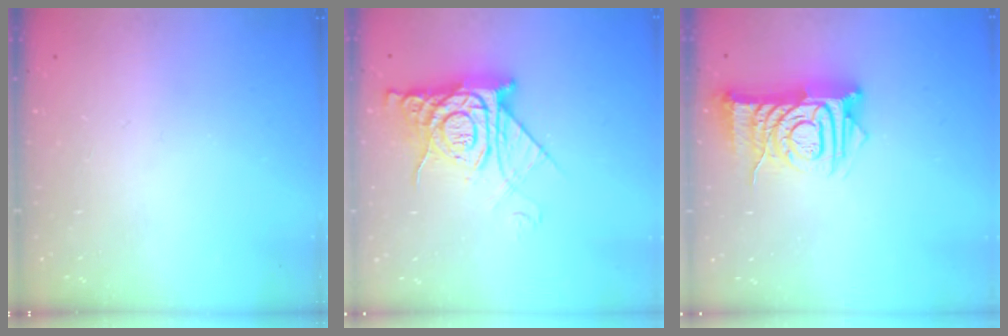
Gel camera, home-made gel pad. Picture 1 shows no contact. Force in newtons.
{"total": 13.7, "press": 13.6, "slide": 1.5}
{"total": 11.6, "press": 11.6, "slide": 1.1}